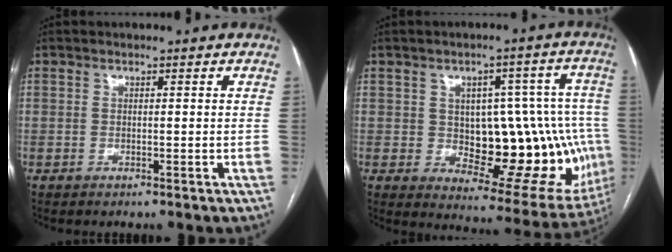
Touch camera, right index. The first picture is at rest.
{"total": 20.1, "force": [-1.9, 9.0, 17.9], "torque": [-0.177, 0.032, 0.003]}